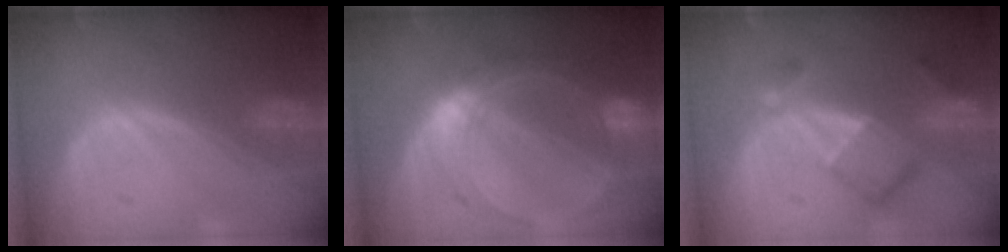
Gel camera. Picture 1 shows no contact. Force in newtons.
{"total": 8.8, "press": 8.8, "slide": 0.6}
{"total": 7.4, "press": 6.4, "slide": 3.7}